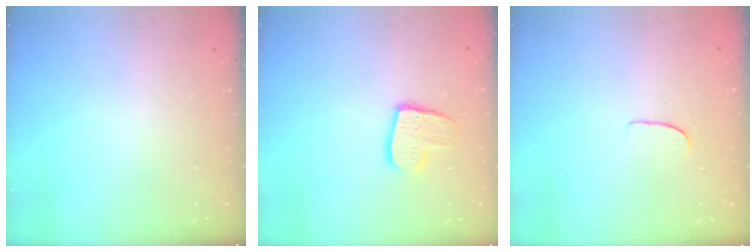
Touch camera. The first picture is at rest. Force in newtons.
{"total": 10.8, "press": 10.7, "slide": 0.7}
{"total": 5.8, "press": 5.8, "slide": 0.3}